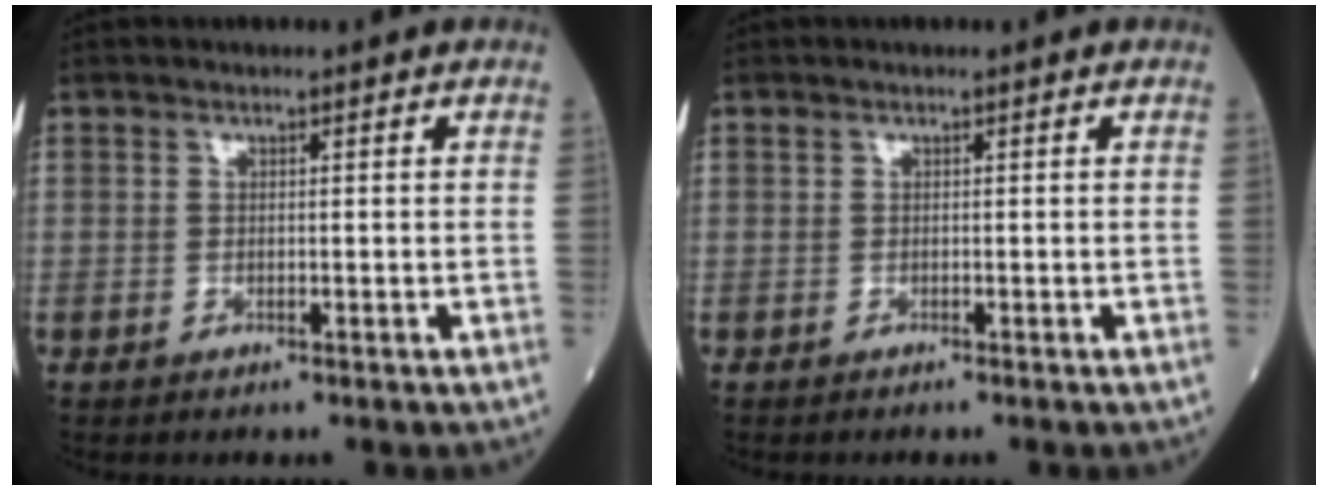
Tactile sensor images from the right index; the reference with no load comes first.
{"total": 0.0}